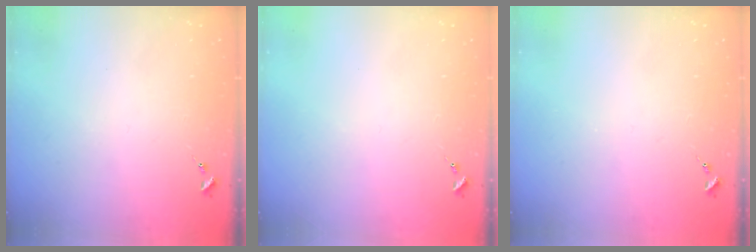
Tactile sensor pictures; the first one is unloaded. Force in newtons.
{"total": 0.0}
{"total": 0.0}